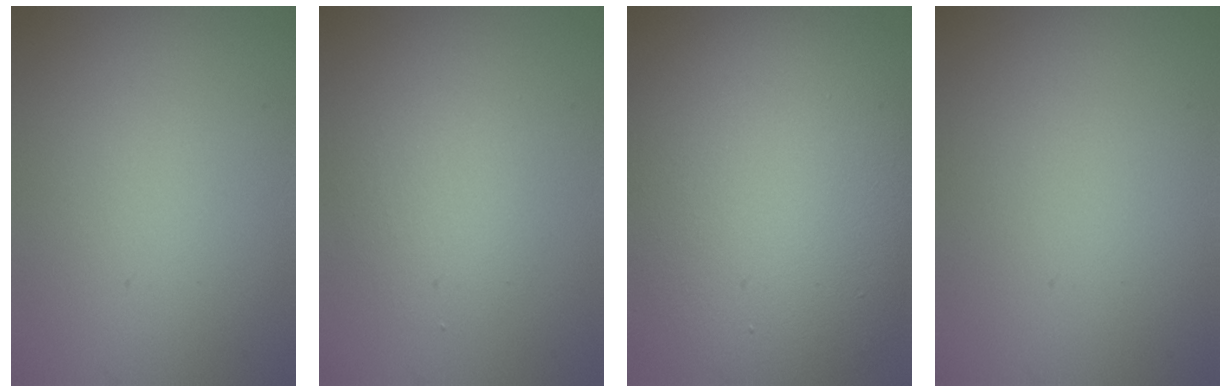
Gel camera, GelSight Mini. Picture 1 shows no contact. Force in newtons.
{"total": 2.4, "press": 2.4, "slide": 0.2}
{"total": 15.3, "press": 15.3, "slide": 0.6}
{"total": 0.0}